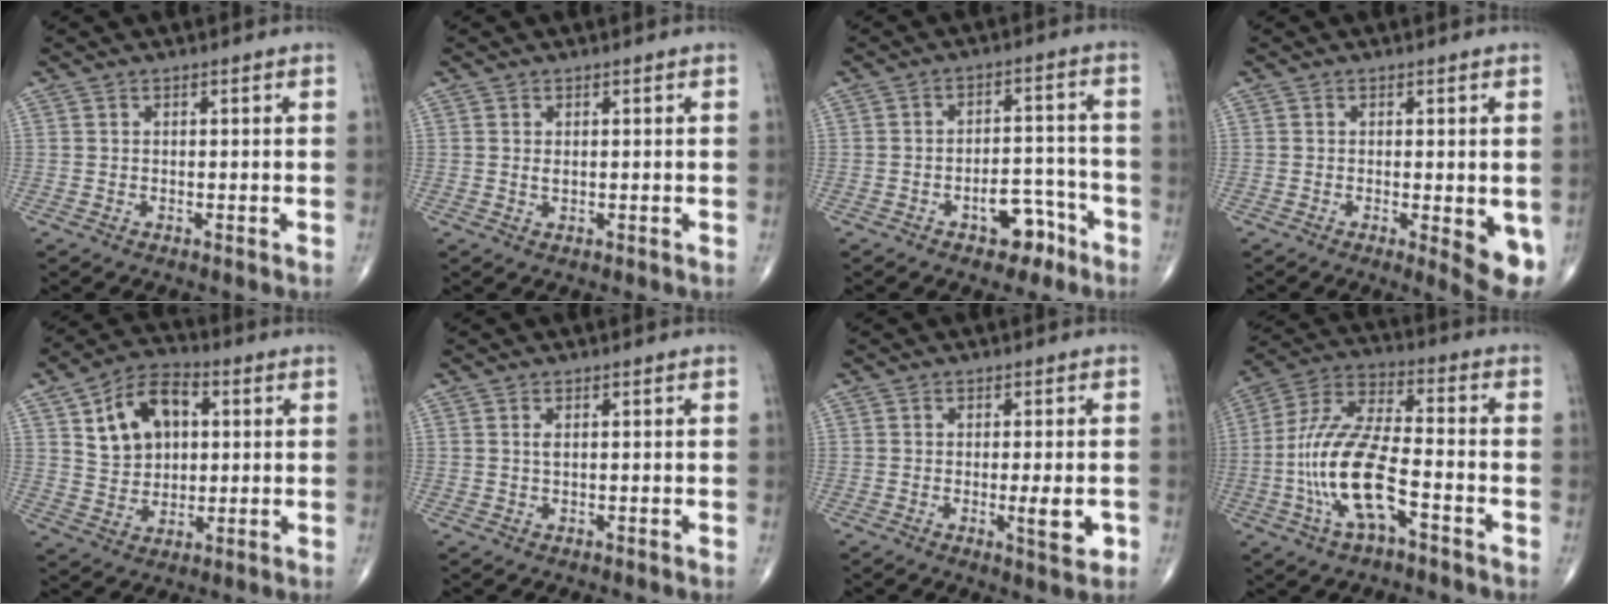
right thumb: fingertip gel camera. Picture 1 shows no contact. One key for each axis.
{"total": 0.7, "fx": 0.2, "fy": 0.4, "fz": 0.6, "tx": -0.006, "ty": -0.001, "tz": 0.004}
{"total": 7.3, "fx": -4.3, "fy": 4.2, "fz": 4.2, "tx": -0.032, "ty": 0.048, "tz": -0.059}
{"total": 6.5, "fx": -1.2, "fy": 1.9, "fz": 6.1, "tx": -0.076, "ty": -0.017, "tz": -0.014}
{"total": 12.7, "fx": 3.7, "fy": 8.7, "fz": 8.5, "tx": -0.117, "ty": 0.004, "tz": 0.064}
{"total": 0.8, "fx": 0.2, "fy": 0.3, "fz": 0.7, "tx": -0.017, "ty": 0.002, "tz": 0.006}
{"total": 6.7, "fx": -1.6, "fy": 1.8, "fz": 6.2, "tx": -0.085, "ty": -0.011, "tz": -0.019}
{"total": 15.9, "fx": -5.0, "fy": 6.1, "fz": 13.9, "tx": -0.287, "ty": 0.042, "tz": -0.094}